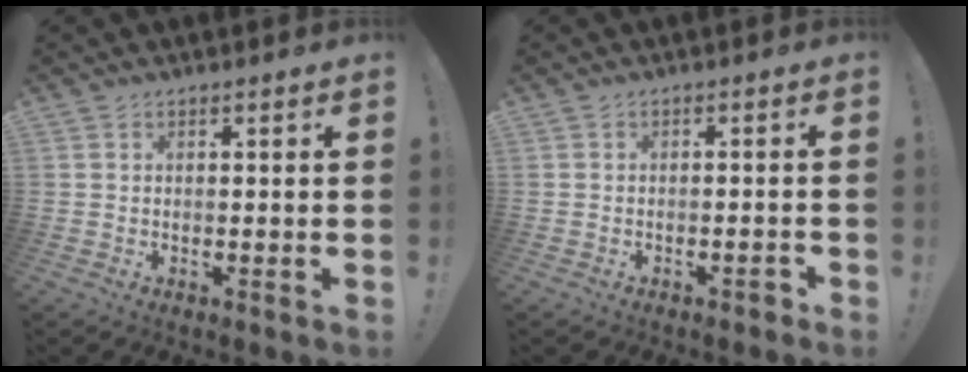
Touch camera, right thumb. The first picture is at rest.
{"total": 1.9, "force": [-1.2, 0.5, 1.4], "torque": [-0.022, 0.009, -0.020]}